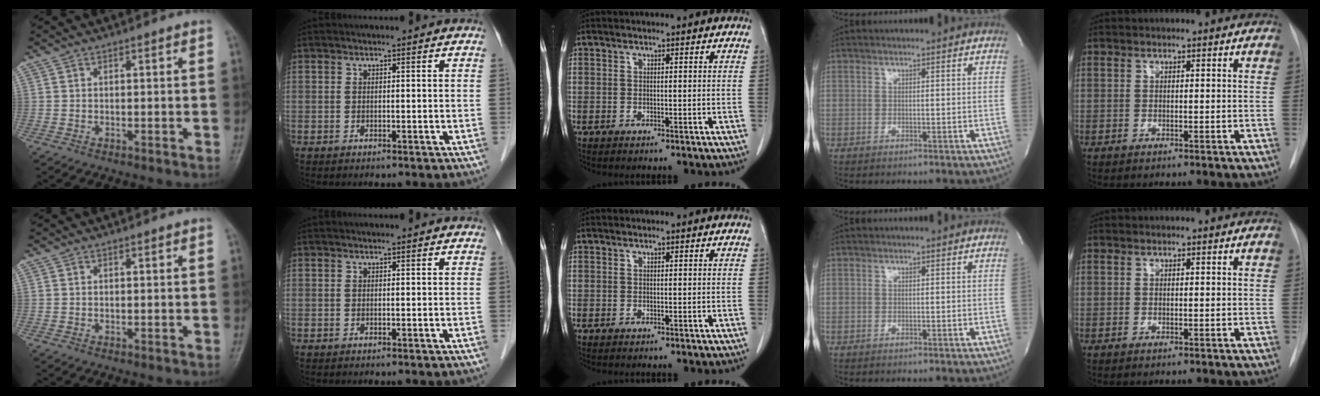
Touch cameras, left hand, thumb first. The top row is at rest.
{}